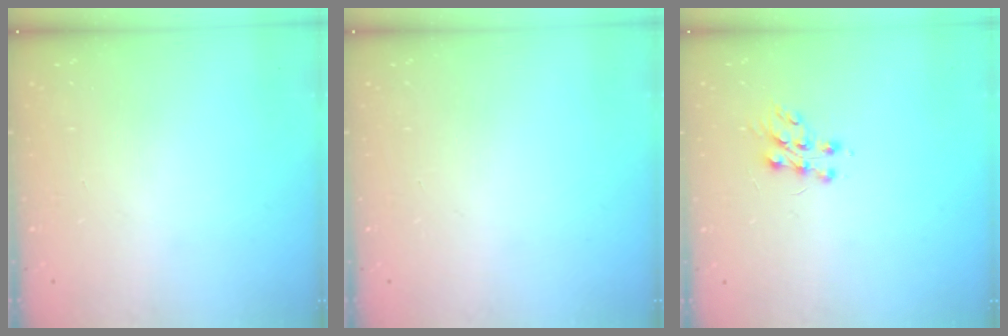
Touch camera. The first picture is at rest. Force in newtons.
{"total": 0.0}
{"total": 7.9, "press": 7.8, "slide": 0.6}